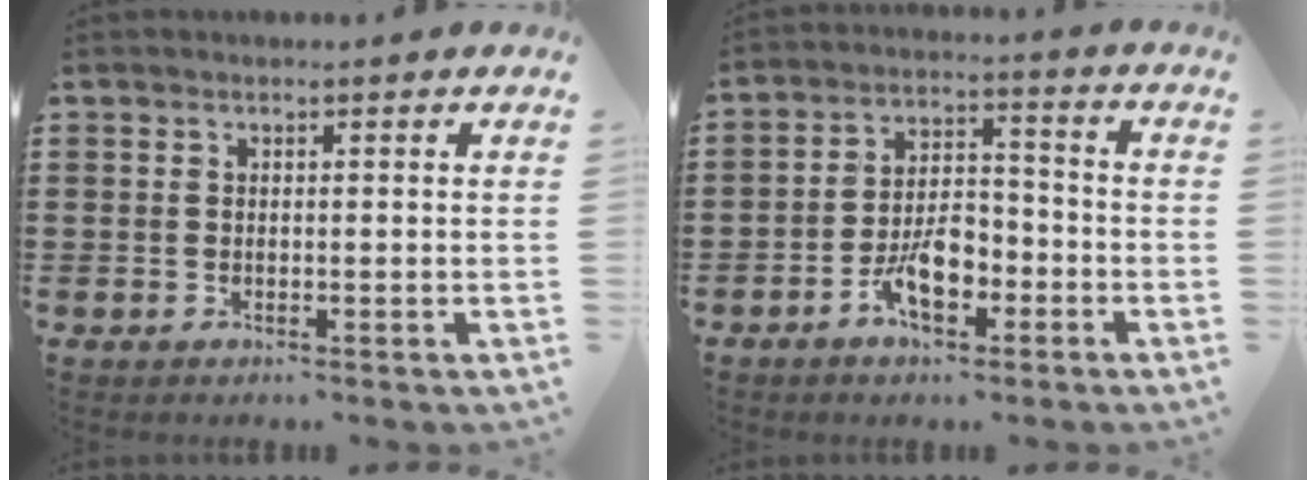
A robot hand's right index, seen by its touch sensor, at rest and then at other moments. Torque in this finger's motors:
{"motor_torque": [1.55, 0.59, 0.35, 0.07]}